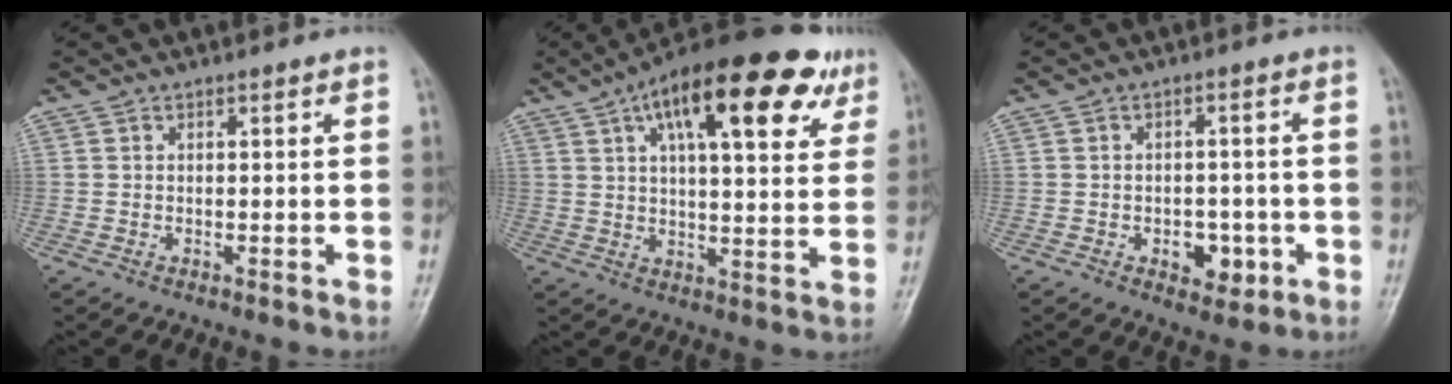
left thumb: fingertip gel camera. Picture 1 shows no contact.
{"total": 22.3, "force": [11.0, 8.3, 17.5], "torque": [-0.240, -0.002, 0.158]}
{"total": 5.6, "force": [-2.0, 3.7, 3.6], "torque": [-0.021, 0.012, -0.023]}